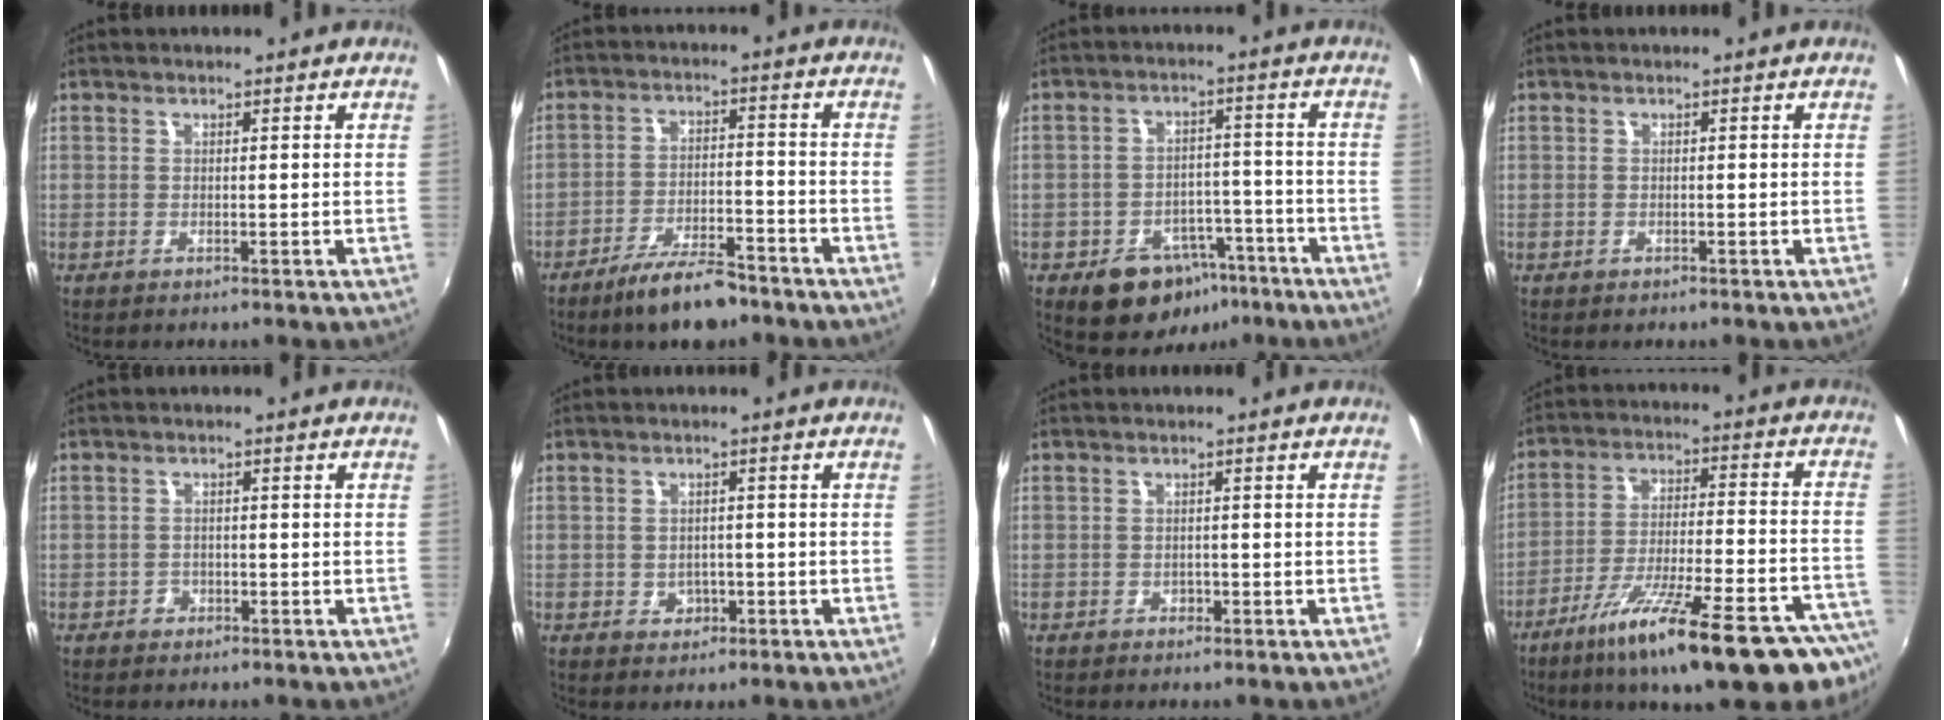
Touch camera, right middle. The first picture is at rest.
{"total": 9.6, "force": [-7.6, 2.7, 5.3], "torque": [-0.110, -0.005, -0.125]}
{"total": 11.3, "force": [-6.8, 7.6, 4.7], "torque": [-0.091, 0.022, -0.076]}
{"total": 0.6, "force": [-0.4, 0.5, 0.0], "torque": [0.001, -0.002, -0.007]}
{"total": 1.9, "force": [-1.0, 1.6, 0.3], "torque": [-0.008, 0.000, -0.015]}
{"total": 2.9, "force": [-0.8, 2.6, 0.9], "torque": [-0.018, 0.001, -0.008]}
{"total": 1.2, "force": [-0.7, 1.0, 0.2], "torque": [-0.002, -0.001, -0.008]}
{"total": 25.2, "force": [-18.6, 3.8, 16.5], "torque": [-0.262, -0.059, -0.271]}